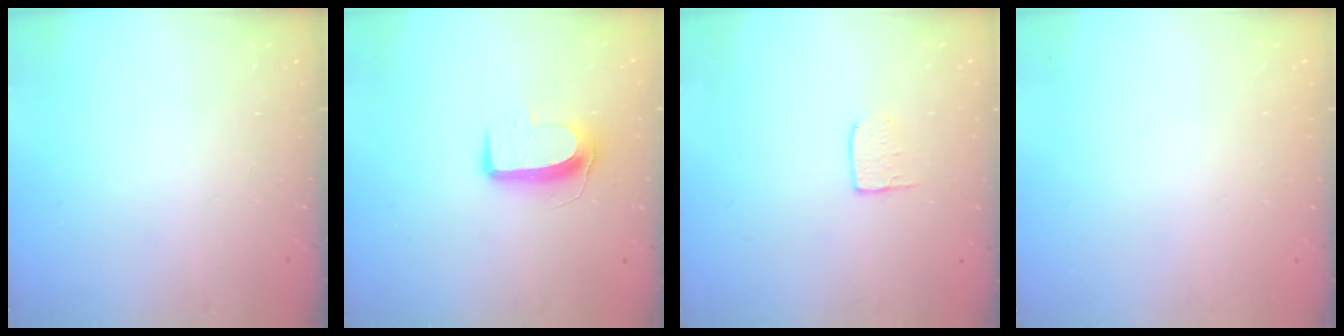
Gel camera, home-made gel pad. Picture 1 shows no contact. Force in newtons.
{"total": 9.4, "press": 9.4, "slide": 0.3}
{"total": 4.3, "press": 4.3, "slide": 0.3}
{"total": 0.0}